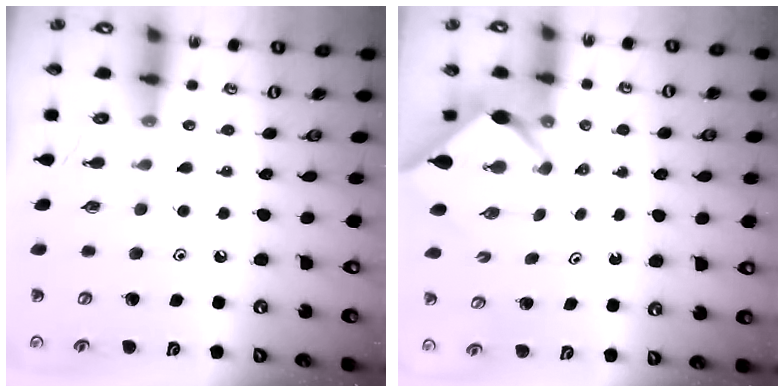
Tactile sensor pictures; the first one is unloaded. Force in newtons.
{"total": 2.6, "press": 2.6, "slide": 0.3}